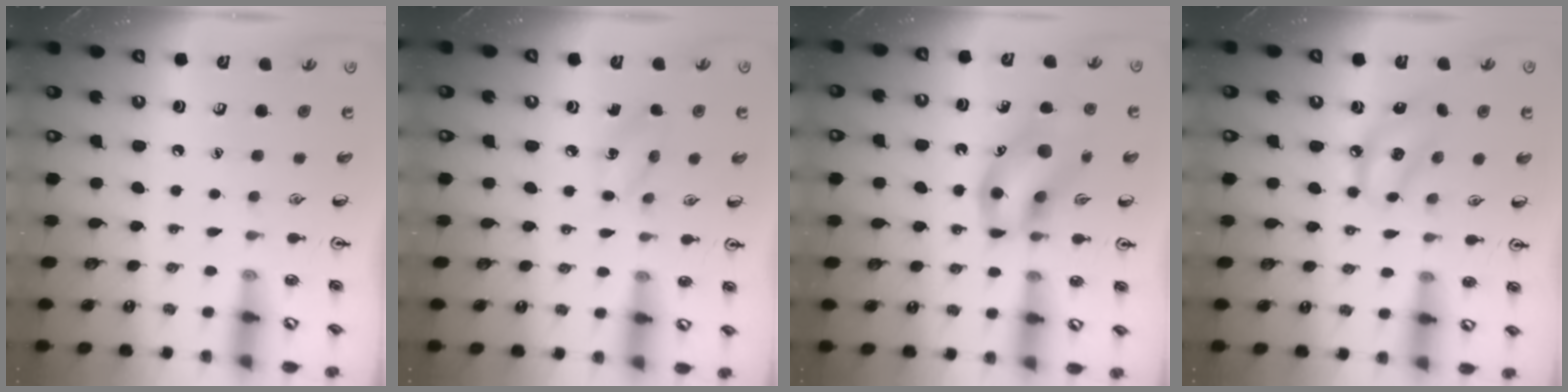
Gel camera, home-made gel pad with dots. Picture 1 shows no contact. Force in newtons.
{"total": 5.4, "press": 5.1, "slide": 1.5}
{"total": 12.6, "press": 12.4, "slide": 2.1}
{"total": 8.3, "press": 8.1, "slide": 2.0}